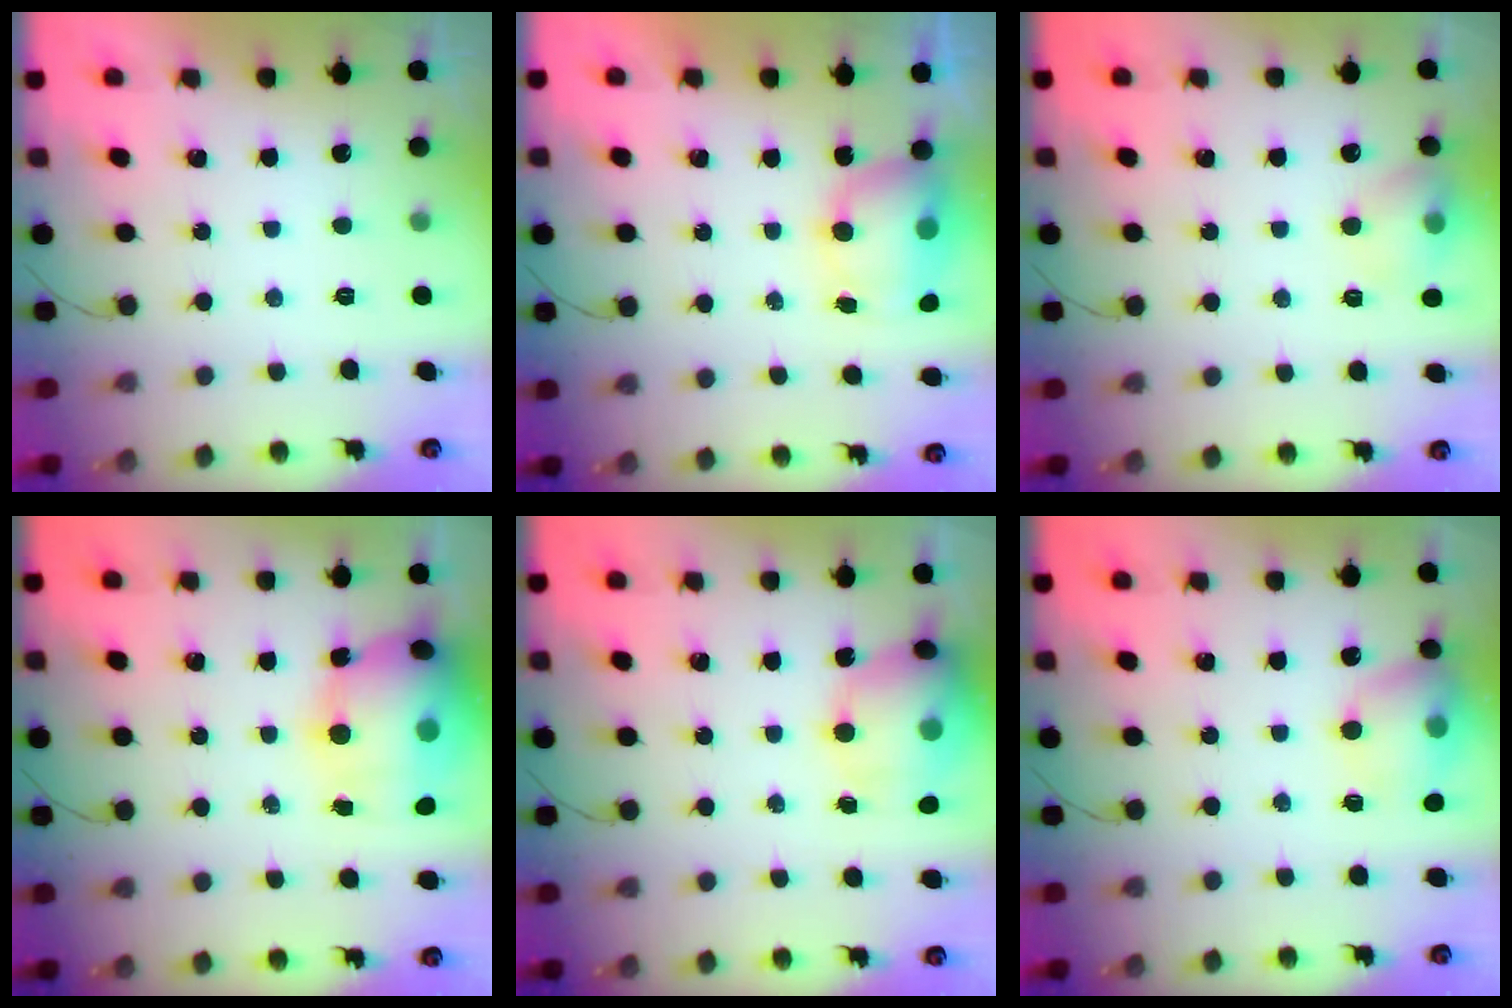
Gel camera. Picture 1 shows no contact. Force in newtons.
{"total": 8.3, "press": 7.7, "slide": 3.0}
{"total": 8.6, "press": 8.5, "slide": 1.6}
{"total": 18.4, "press": 18.0, "slide": 4.2}
{"total": 17.0, "press": 16.7, "slide": 3.2}
{"total": 14.5, "press": 14.4, "slide": 1.9}